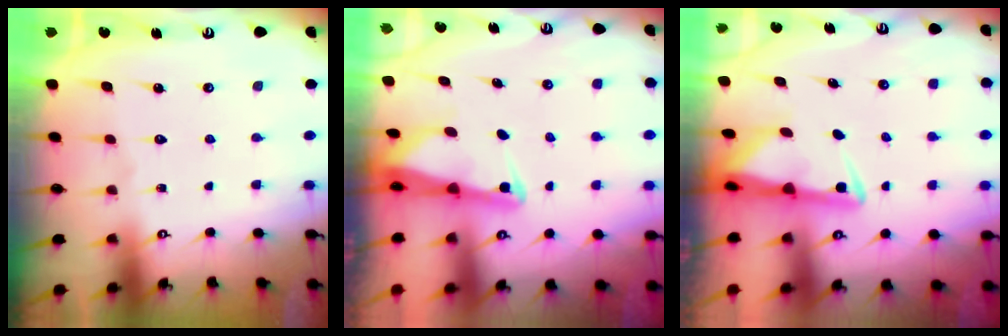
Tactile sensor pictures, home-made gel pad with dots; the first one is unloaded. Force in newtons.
{"total": 2.6, "press": 2.6, "slide": 0.2}
{"total": 2.7, "press": 2.6, "slide": 0.7}